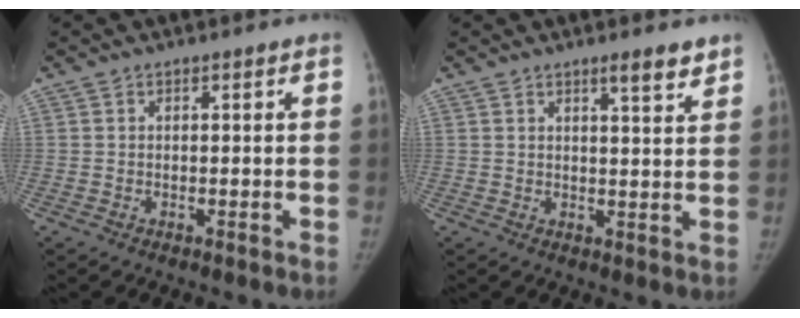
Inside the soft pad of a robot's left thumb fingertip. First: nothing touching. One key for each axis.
{"total": 4.4, "fx": 3.2, "fy": 0.7, "fz": 2.9, "tx": -0.034, "ty": -0.024, "tz": 0.046}